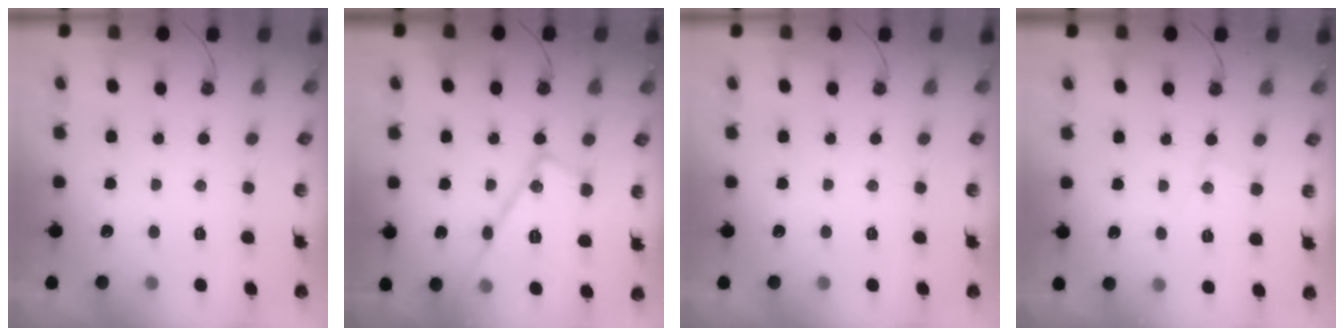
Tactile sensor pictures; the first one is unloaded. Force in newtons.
{"total": 17.8, "press": 17.7, "slide": 1.5}
{"total": 0.0}
{"total": 5.5, "press": 5.4, "slide": 0.8}